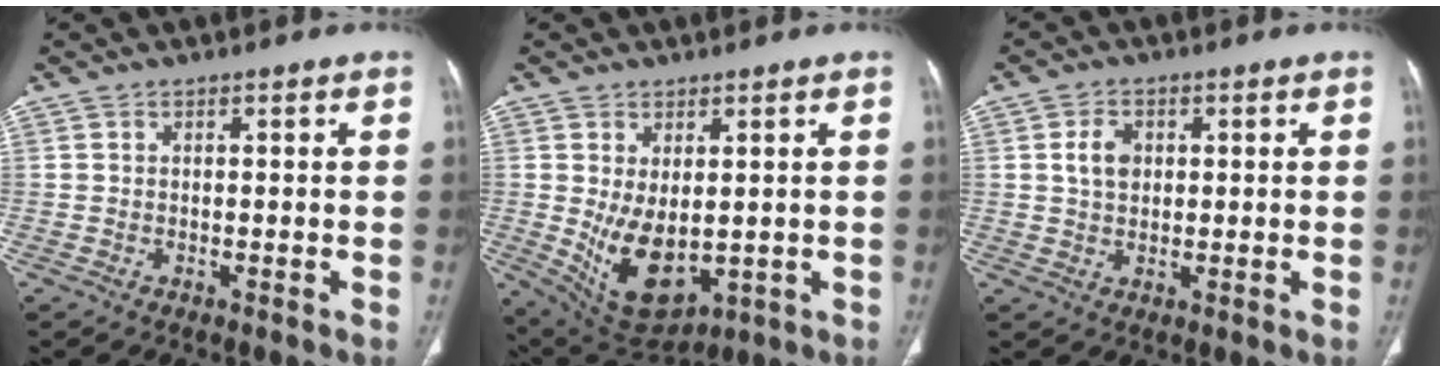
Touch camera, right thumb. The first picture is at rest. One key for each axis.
{"total": 10.9, "fx": -0.6, "fy": 6.2, "fz": 8.9, "tx": -0.141, "ty": -0.015, "tz": 0.021}
{"total": 4.4, "fx": 1.0, "fy": 3.2, "fz": 2.9, "tx": -0.044, "ty": 0.000, "tz": 0.016}